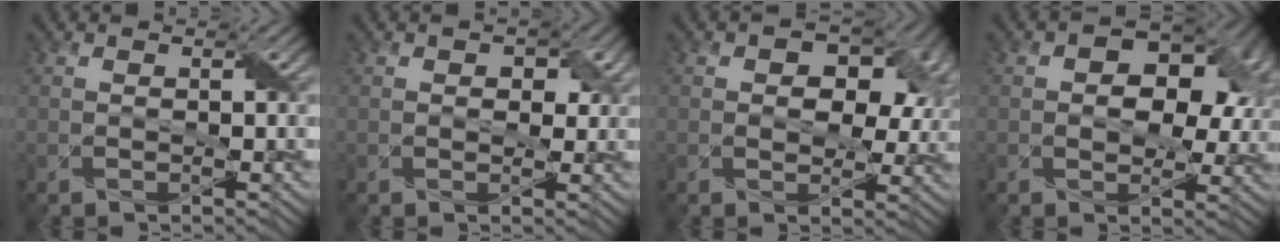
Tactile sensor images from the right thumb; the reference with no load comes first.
{"total": 2.9, "force": [0.9, 2.2, 1.8], "torque": [-0.030, -0.005, 0.011]}
{"total": 9.0, "force": [2.2, 6.1, 6.2], "torque": [-0.079, -0.002, 0.026]}
{"total": 10.5, "force": [2.2, 7.1, 7.5], "torque": [-0.099, 0.002, 0.028]}